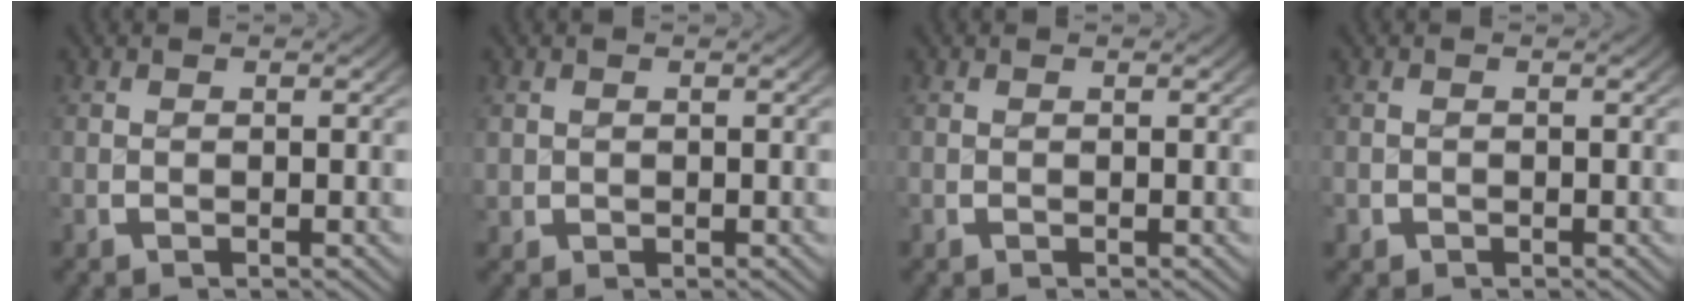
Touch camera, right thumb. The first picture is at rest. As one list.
[{"total": 1.0, "force": [0.3, 0.9, -0.2], "torque": [0.001, -0.009, 0.013]}, {"total": 0.0}, {"total": 0.9, "force": [-0.5, 0.6, -0.4], "torque": [0.002, -0.010, -0.005]}]